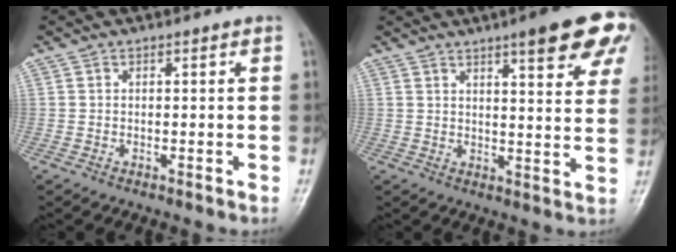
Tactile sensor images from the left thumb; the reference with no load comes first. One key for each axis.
{"total": 15.5, "fx": 9.0, "fy": 3.4, "fz": 12.2, "tx": -0.123, "ty": -0.032, "tz": 0.109}